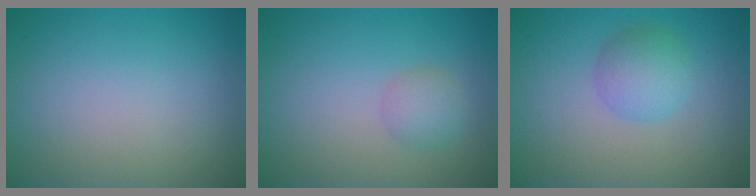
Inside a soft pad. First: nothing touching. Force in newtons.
{"total": 1.6, "press": 1.6, "slide": 0.2}
{"total": 2.8, "press": 2.8, "slide": 0.1}